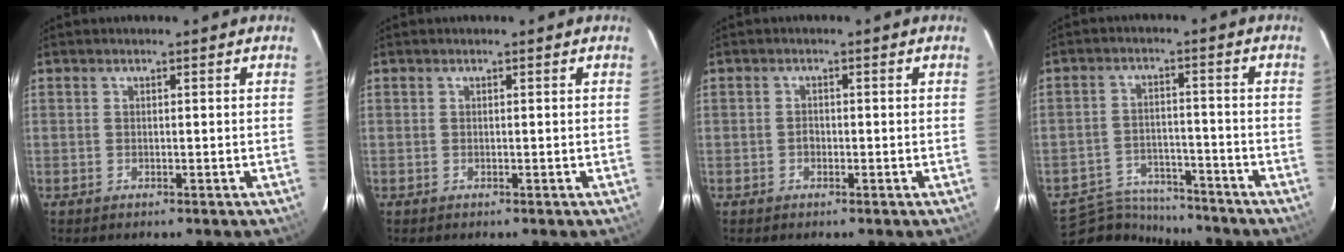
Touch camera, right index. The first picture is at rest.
{"total": 0.0}
{"total": 0.9, "force": [-0.5, 0.7, 0.3], "torque": [-0.005, 0.002, -0.009]}
{"total": 11.4, "force": [-10.7, 3.4, 2.4], "torque": [-0.075, 0.006, -0.167]}